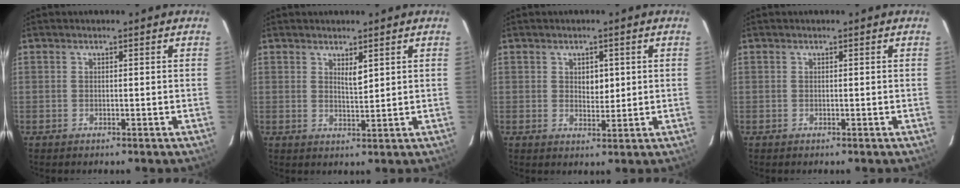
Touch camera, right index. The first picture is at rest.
{"total": 2.1, "force": [1.3, 0.4, 1.6], "torque": [-0.032, -0.007, 0.027]}
{"total": 2.9, "force": [0.8, 1.8, 2.2], "torque": [-0.028, -0.002, 0.014]}
{"total": 0.0}